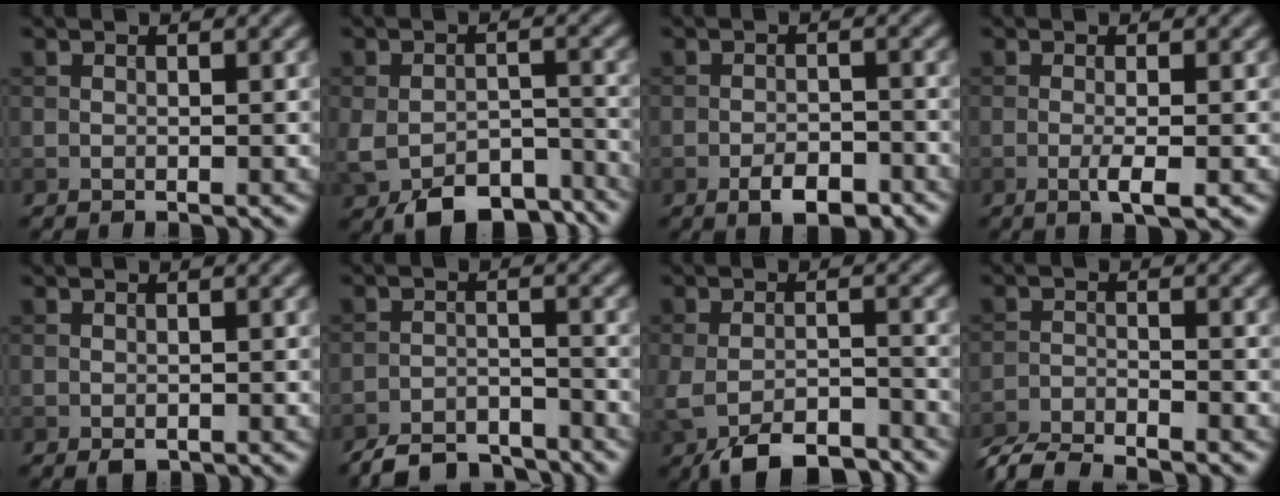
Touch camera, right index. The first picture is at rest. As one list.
[{"total": 7.6, "force": [-5.2, 3.7, 4.2], "torque": [-0.072, -0.021, -0.082]}, {"total": 3.4, "force": [-2.0, 1.5, 2.2], "torque": [-0.033, 0.001, -0.034]}, {"total": 2.2, "force": [-0.6, 0.4, 2.1], "torque": [-0.036, -0.001, -0.015]}, {"total": 0.9, "force": [-0.5, 0.5, 0.5], "torque": [-0.008, -0.004, -0.007]}, {"total": 5.1, "force": [-4.6, 1.5, 1.6], "torque": [-0.025, -0.005, -0.088]}, {"total": 7.2, "force": [-5.2, 2.7, 4.2], "torque": [-0.077, -0.014, -0.092]}, {"total": 5.1, "force": [-4.9, 0.6, 1.5], "torque": [-0.035, -0.011, -0.095]}]